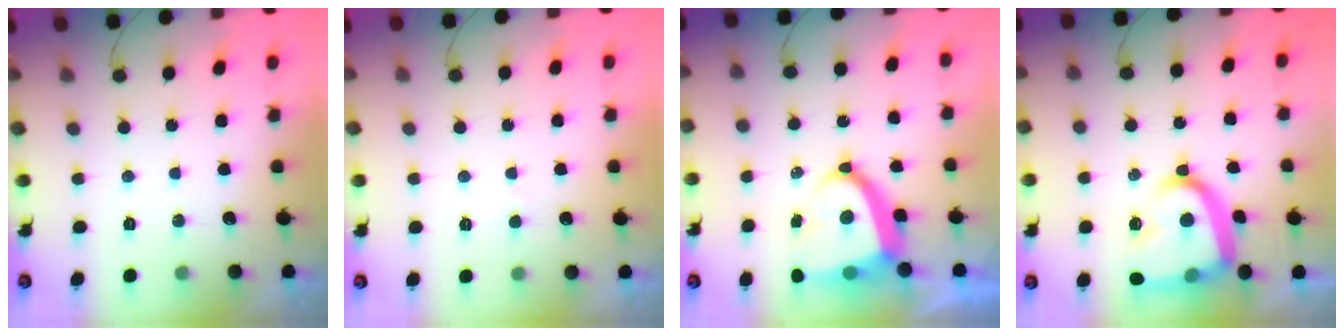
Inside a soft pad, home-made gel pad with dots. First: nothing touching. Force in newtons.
{"total": 2.6, "press": 2.6, "slide": 0.3}
{"total": 12.8, "press": 12.7, "slide": 1.6}
{"total": 17.1, "press": 17.0, "slide": 1.2}